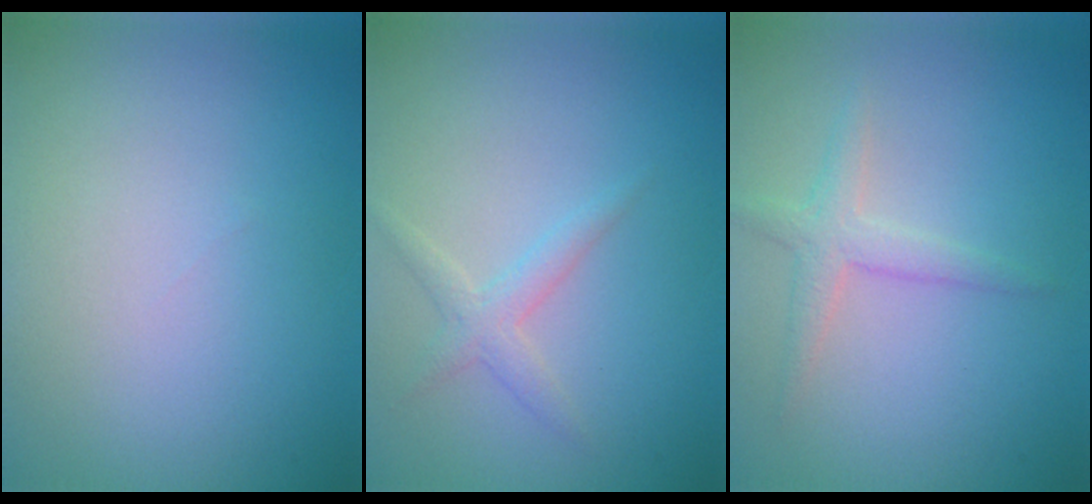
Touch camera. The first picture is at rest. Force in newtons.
{"total": 1.7, "press": 1.7, "slide": 0.1}
{"total": 2.2, "press": 2.2, "slide": 0.1}